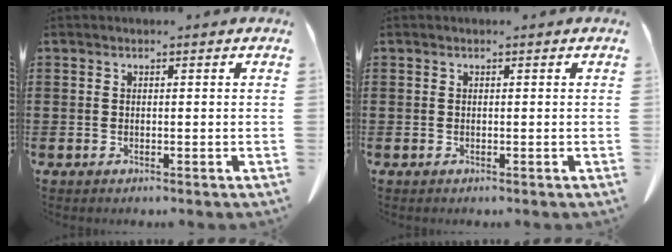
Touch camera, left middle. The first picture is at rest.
{"total": 0.0}